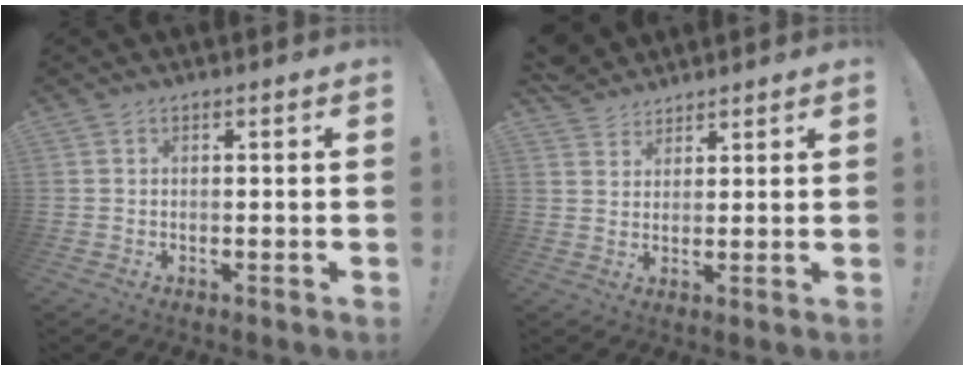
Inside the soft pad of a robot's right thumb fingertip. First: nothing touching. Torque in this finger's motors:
{"motor_torque": [-0.79, 0.61, -0.48, 0.54, 0.01]}